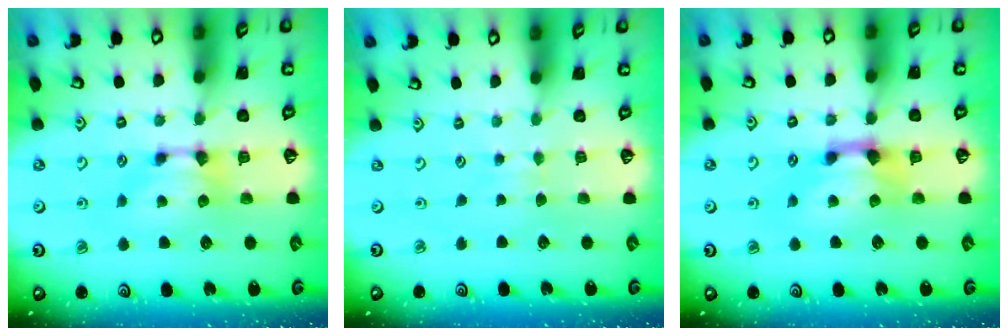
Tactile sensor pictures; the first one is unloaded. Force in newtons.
{"total": 3.5, "press": 3.5, "slide": 0.3}
{"total": 1.6, "press": 0.9, "slide": 1.3}